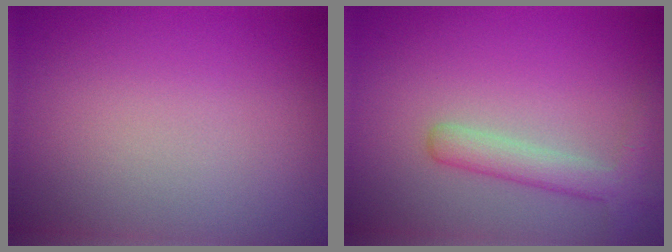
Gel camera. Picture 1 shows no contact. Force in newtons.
{"total": 2.8, "press": 2.8, "slide": 0.1}